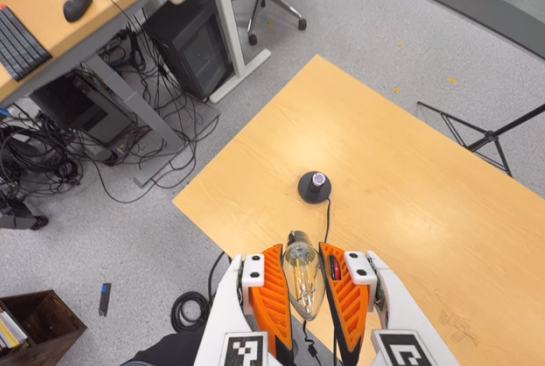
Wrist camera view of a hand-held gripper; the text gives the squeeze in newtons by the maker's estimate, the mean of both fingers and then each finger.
{"total": 20.5, "left": 21.6, "right": 19.5}